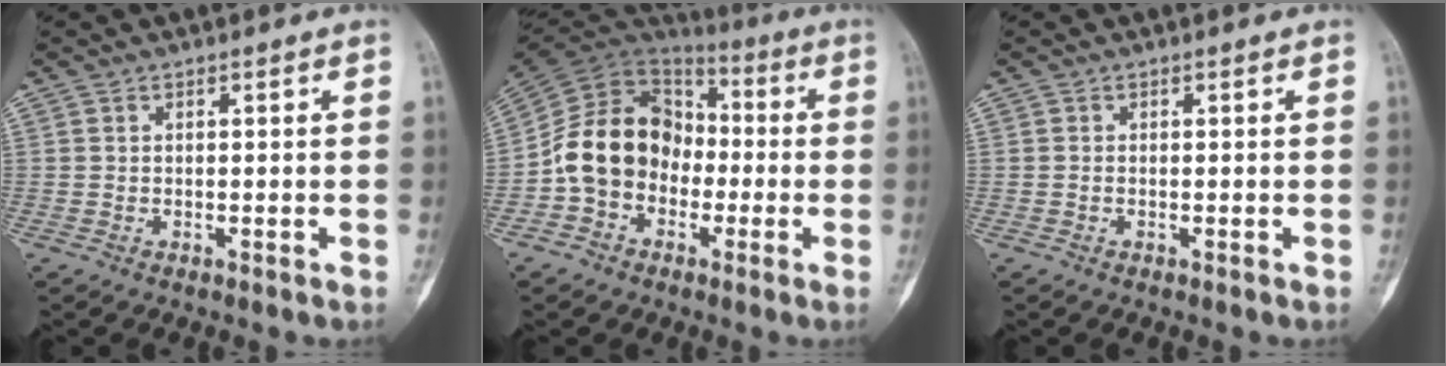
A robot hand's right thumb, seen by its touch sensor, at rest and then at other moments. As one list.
[{"total": 15.8, "force": [-2.9, 12.8, 8.8], "torque": [-0.132, 0.054, -0.061]}, {"total": 0.0}]